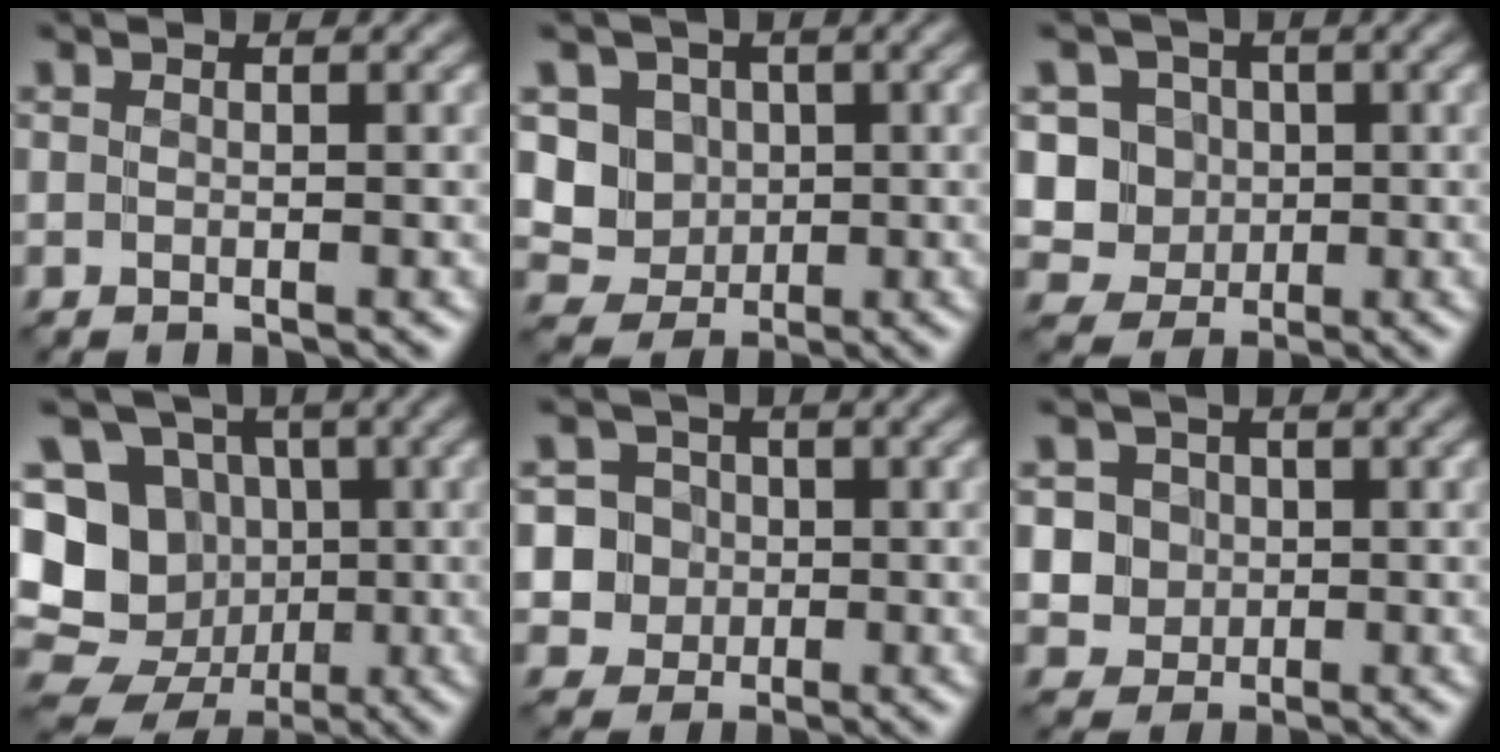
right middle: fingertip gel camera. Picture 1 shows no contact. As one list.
[{"total": 4.0, "force": [0.8, 3.8, 1.2], "torque": [-0.013, 0.002, 0.004]}, {"total": 5.6, "force": [0.5, 5.3, 1.6], "torque": [-0.015, 0.024, -0.002]}, {"total": 14.3, "force": [-1.1, 13.4, 4.8], "torque": [-0.128, 0.026, -0.042]}, {"total": 6.6, "force": [-0.1, 6.5, 1.3], "torque": [-0.015, 0.026, -0.012]}, {"total": 5.3, "force": [0.8, 5.0, 1.5], "torque": [-0.017, 0.032, -0.001]}]